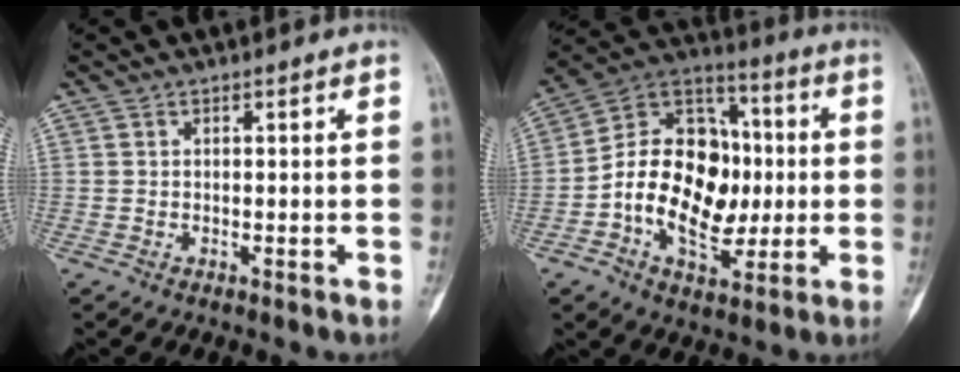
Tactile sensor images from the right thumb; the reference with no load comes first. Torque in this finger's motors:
{"motor_torque": [2.26, 2.28, 0.23, 0.06, 0.13]}